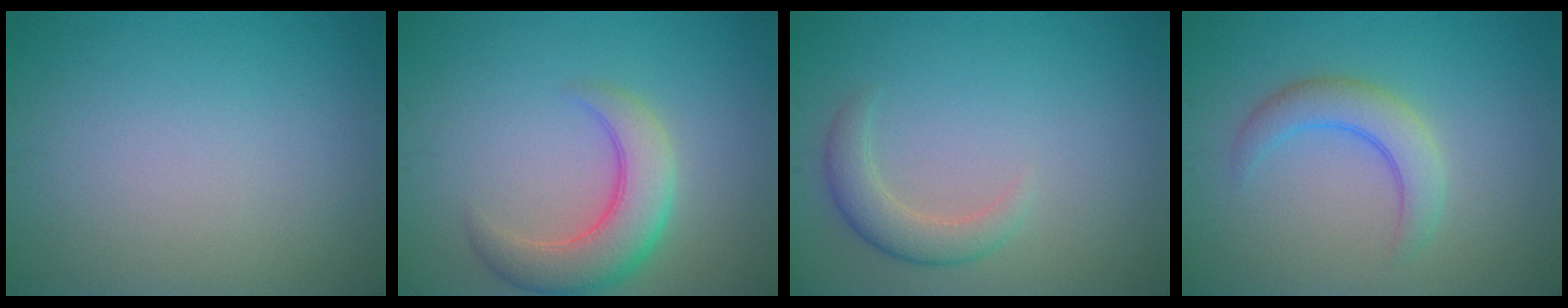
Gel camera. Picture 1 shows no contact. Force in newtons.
{"total": 5.6, "press": 5.5, "slide": 0.4}
{"total": 2.7, "press": 2.7, "slide": 0.4}
{"total": 3.4, "press": 3.4, "slide": 0.1}